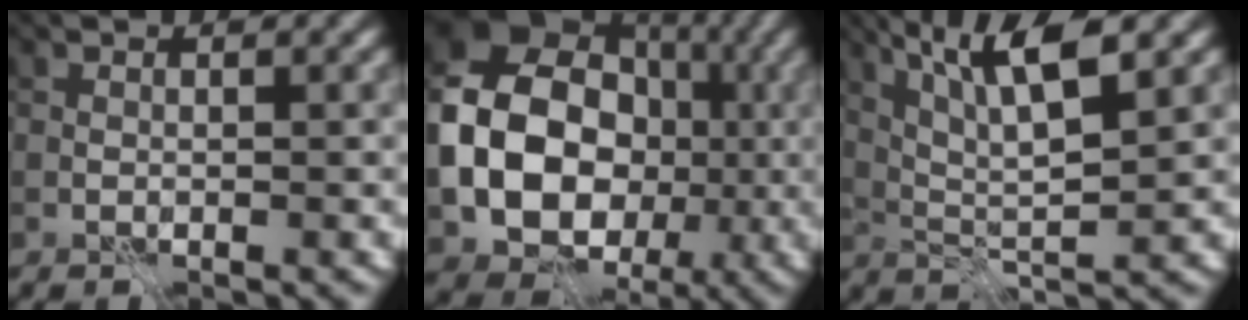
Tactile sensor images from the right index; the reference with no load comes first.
{"total": 14.9, "force": [-1.2, 11.7, 9.2], "torque": [-0.180, -0.003, -0.022]}
{"total": 7.0, "force": [3.3, 1.6, 6.0], "torque": [-0.113, 0.004, 0.063]}